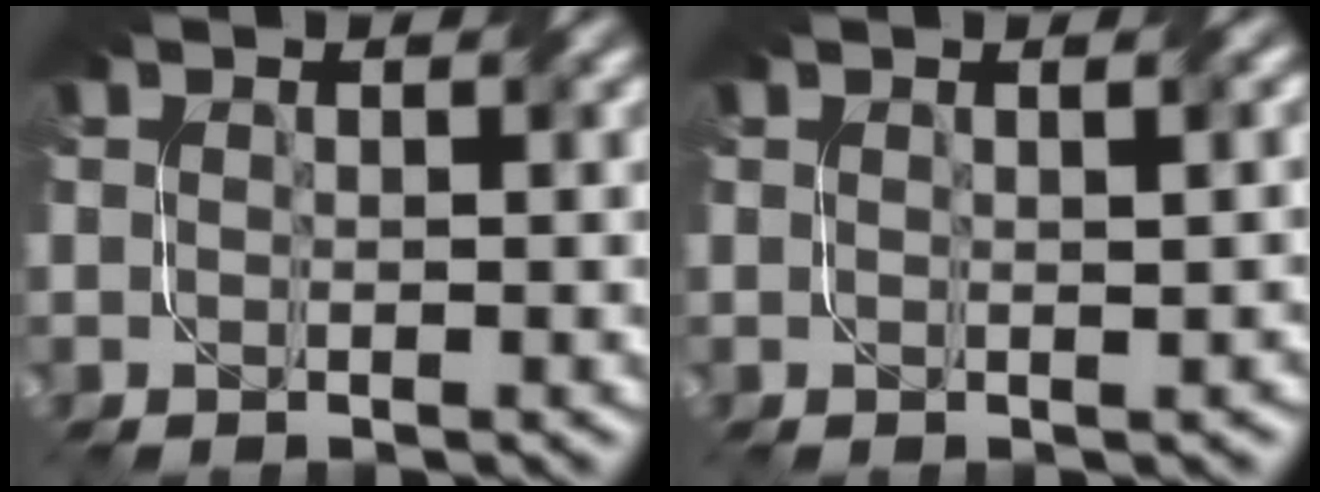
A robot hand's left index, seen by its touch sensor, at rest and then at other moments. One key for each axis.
{"total": 2.1, "fx": 0.7, "fy": 0.7, "fz": 1.8, "tx": -0.011, "ty": 0.005, "tz": 0.003}